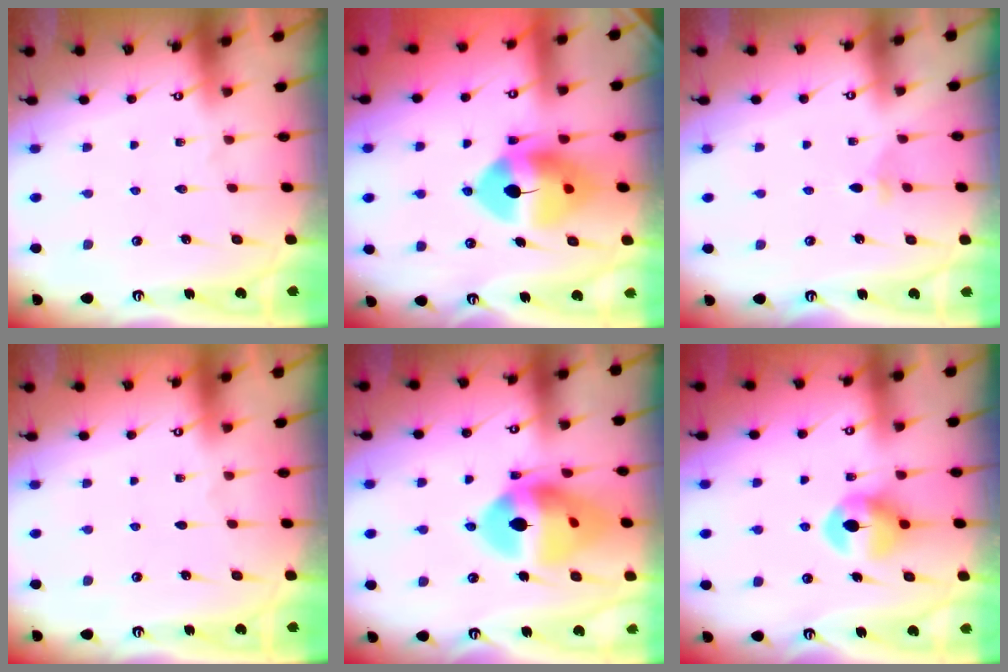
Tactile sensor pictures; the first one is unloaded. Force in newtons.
{"total": 11.9, "press": 11.7, "slide": 2.1}
{"total": 2.9, "press": 2.8, "slide": 0.8}
{"total": 0.0}
{"total": 16.2, "press": 15.2, "slide": 5.6}
{"total": 9.2, "press": 9.2, "slide": 0.6}